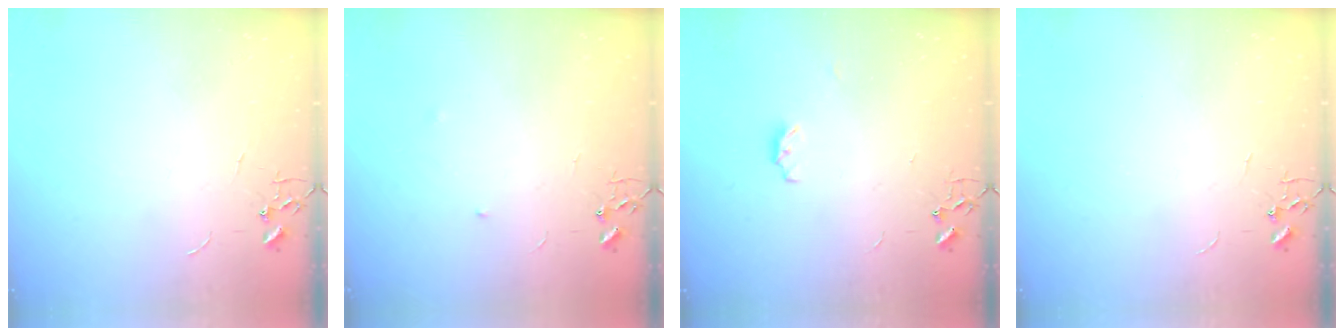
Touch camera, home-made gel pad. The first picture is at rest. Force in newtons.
{"total": 4.2, "press": 4.0, "slide": 1.1}
{"total": 3.7, "press": 3.7, "slide": 0.6}
{"total": 0.0}